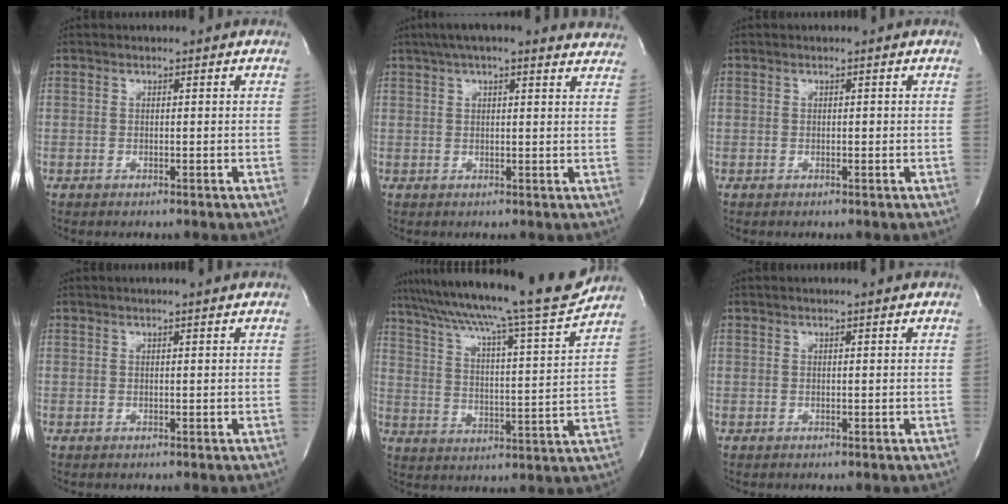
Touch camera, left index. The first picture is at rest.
{"total": 15.6, "force": [13.6, 2.9, 7.1], "torque": [-0.103, 0.042, 0.167]}
{"total": 0.0}
{"total": 2.5, "force": [2.2, -0.4, 1.2], "torque": [-0.017, 0.010, 0.029]}
{"total": 22.0, "force": [19.4, -1.0, 10.3], "torque": [-0.179, -0.029, 0.286]}
{"total": 1.6, "force": [1.4, -0.3, 0.6], "torque": [-0.012, 0.005, 0.020]}